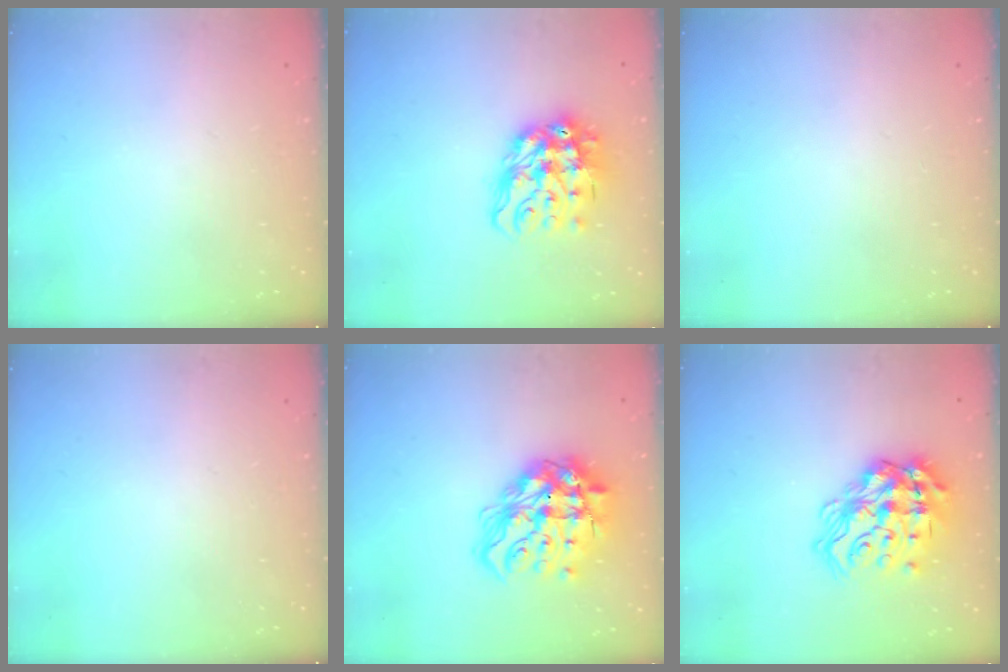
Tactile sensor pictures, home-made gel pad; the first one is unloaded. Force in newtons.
{"total": 16.1, "press": 16.0, "slide": 1.8}
{"total": 0.0}
{"total": 0.0}
{"total": 23.3, "press": 23.2, "slide": 2.6}
{"total": 19.6, "press": 19.5, "slide": 2.0}